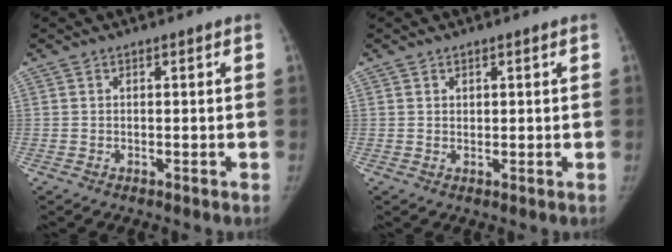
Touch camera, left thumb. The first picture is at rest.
{"total": 1.1, "force": [0.7, 0.8, 0.4], "torque": [0.005, -0.005, 0.010]}